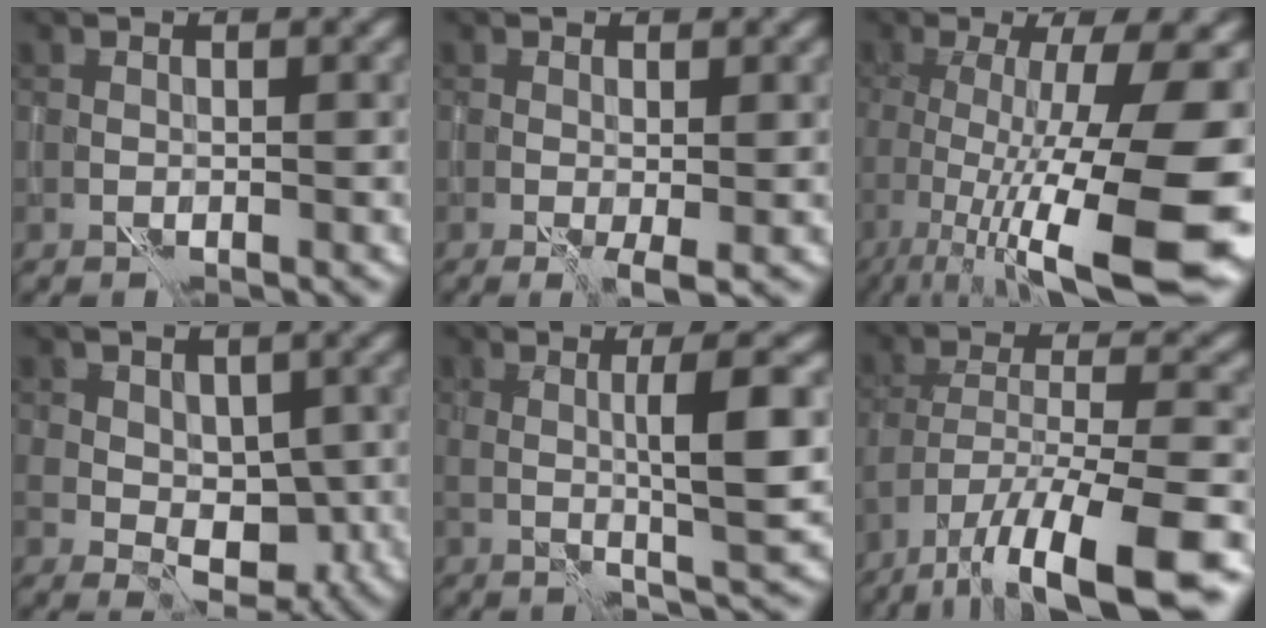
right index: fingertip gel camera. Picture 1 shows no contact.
{"total": 1.7, "force": [-0.4, 0.3, 1.6], "torque": [-0.028, -0.006, -0.009]}
{"total": 14.8, "force": [-3.6, 3.8, 13.8], "torque": [-0.203, -0.006, -0.056]}
{"total": 5.6, "force": [0.1, 4.2, 3.7], "torque": [-0.058, -0.013, 0.004]}
{"total": 5.7, "force": [0.6, 0.9, 5.6], "torque": [-0.084, 0.007, 0.012]}
{"total": 12.4, "force": [-9.0, 3.4, 7.8], "torque": [-0.147, -0.015, -0.141]}